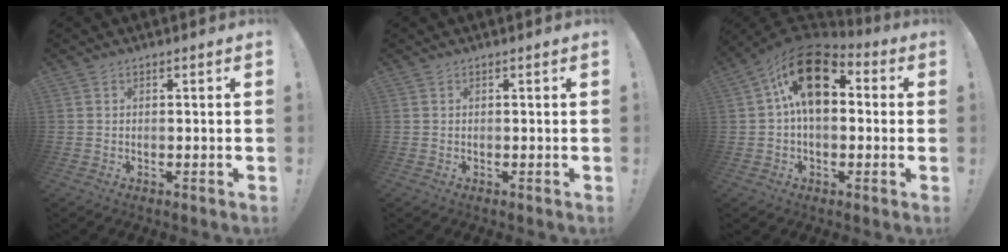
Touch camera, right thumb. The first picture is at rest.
{"total": 0.0}
{"total": 17.6, "force": [5.0, 10.6, 13.2], "torque": [-0.207, -0.008, 0.091]}